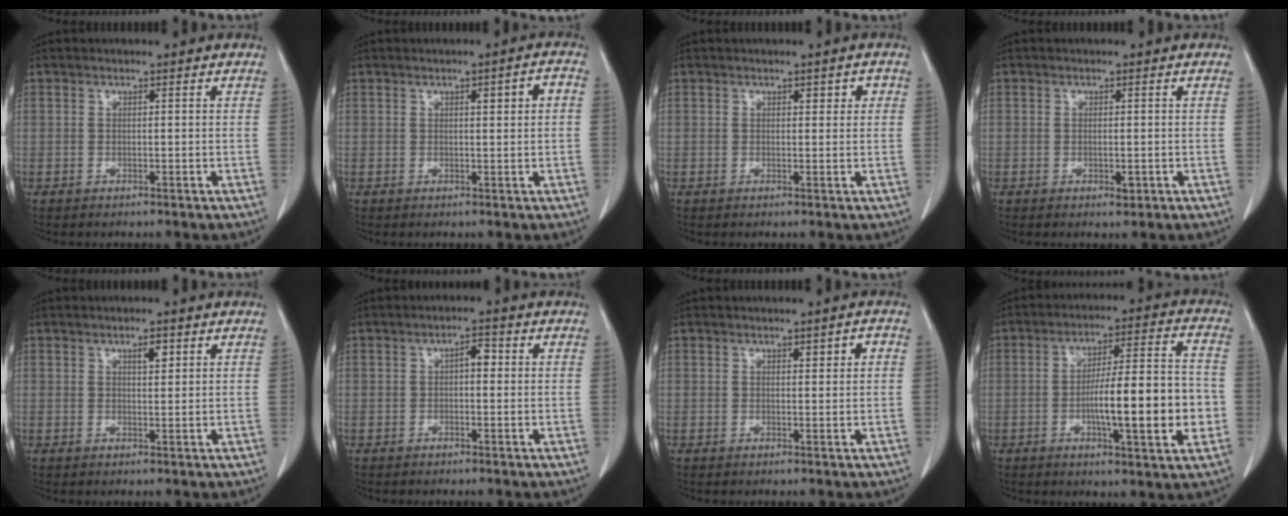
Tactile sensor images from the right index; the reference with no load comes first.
{"total": 2.8, "force": [0.5, 0.4, 2.7], "torque": [-0.037, 0.009, 0.008]}
{"total": 1.7, "force": [0.7, 0.9, 1.3], "torque": [-0.012, 0.005, 0.008]}
{"total": 1.4, "force": [-0.4, 0.7, 1.2], "torque": [-0.022, -0.002, 0.001]}
{"total": 2.0, "force": [0.9, 0.6, 1.6], "torque": [-0.028, -0.002, 0.015]}
{"total": 2.3, "force": [0.1, 1.0, 2.0], "torque": [-0.028, 0.008, -0.003]}
{"total": 1.8, "force": [0.6, 0.6, 1.6], "torque": [-0.022, 0.004, 0.010]}
{"total": 14.8, "force": [-3.0, 2.0, 14.3], "torque": [-0.226, 0.012, -0.042]}